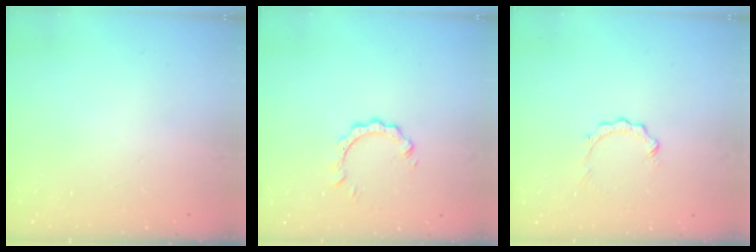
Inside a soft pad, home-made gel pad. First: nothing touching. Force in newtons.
{"total": 3.7, "press": 3.7, "slide": 0.0}
{"total": 2.6, "press": 2.6, "slide": 0.3}